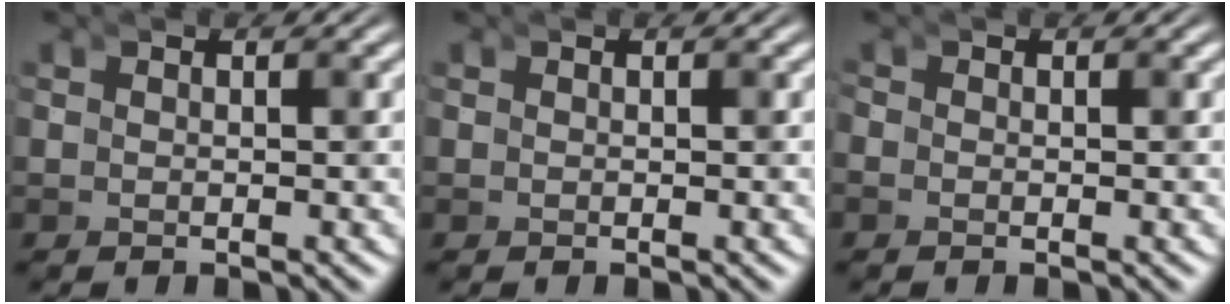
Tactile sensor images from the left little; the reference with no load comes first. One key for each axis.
{"total": 0.0}
{"total": 0.7, "fx": -0.4, "fy": -0.4, "fz": -0.4, "tx": -0.001, "ty": -0.007, "tz": -0.006}